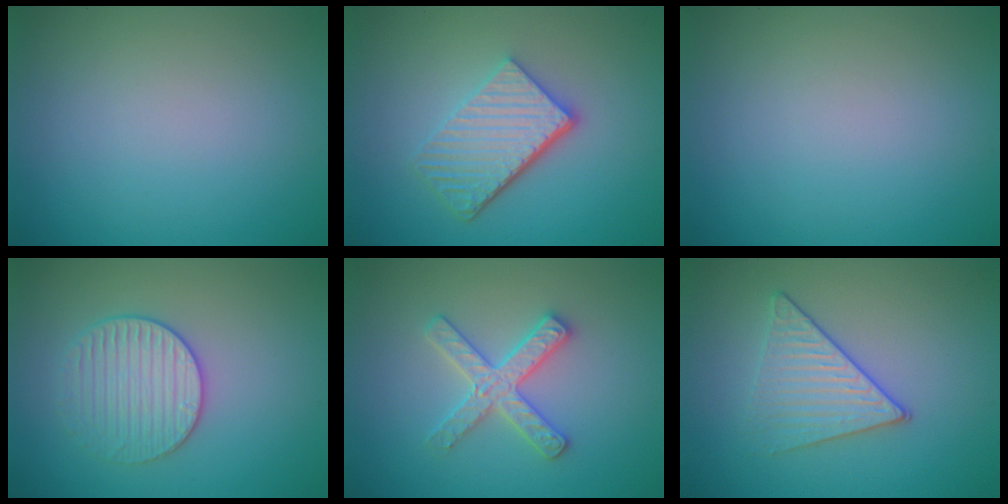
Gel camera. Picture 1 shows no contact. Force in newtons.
{"total": 5.3, "press": 3.8, "slide": 3.7}
{"total": 0.0}
{"total": 3.1, "press": 3.1, "slide": 0.5}
{"total": 2.9, "press": 2.9, "slide": 0.5}
{"total": 3.3, "press": 3.1, "slide": 1.1}